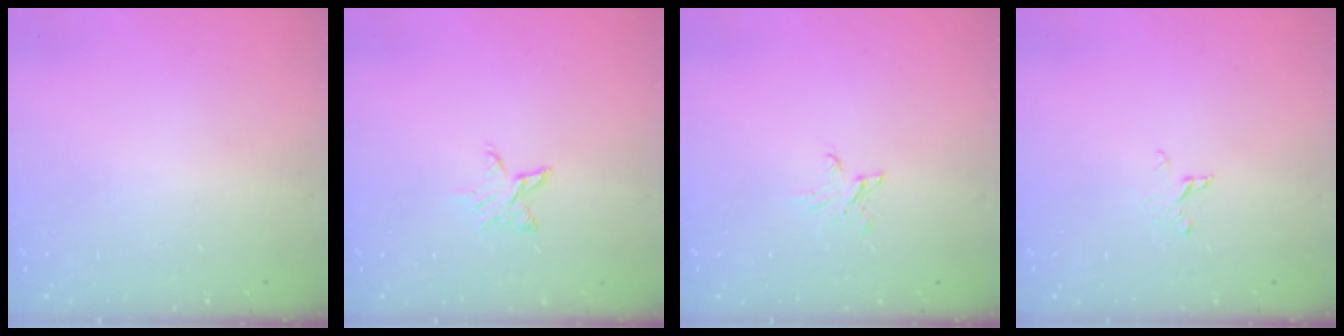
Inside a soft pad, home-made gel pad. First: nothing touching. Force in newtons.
{"total": 3.6, "press": 3.6, "slide": 0.3}
{"total": 3.5, "press": 3.4, "slide": 0.4}
{"total": 2.2, "press": 2.2, "slide": 0.1}